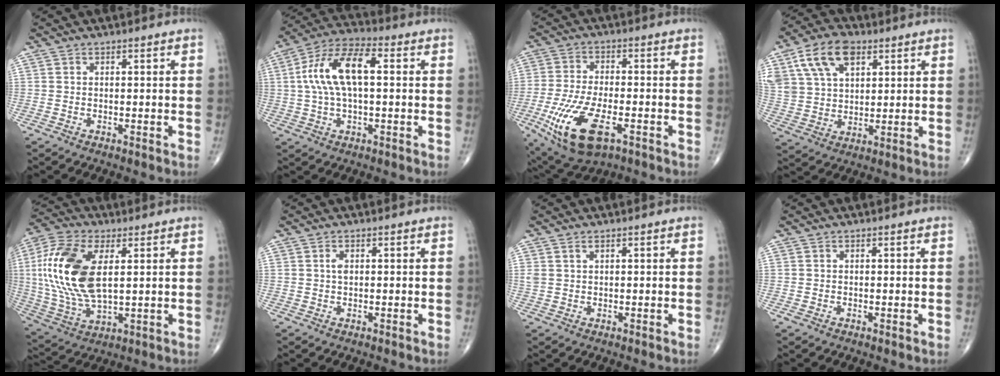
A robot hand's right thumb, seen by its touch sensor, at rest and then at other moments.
{"total": 13.4, "force": [1.7, 6.1, 11.8], "torque": [-0.235, 0.035, 0.027]}
{"total": 15.2, "force": [-6.1, 6.6, 12.3], "torque": [-0.249, 0.003, -0.099]}
{"total": 13.8, "force": [6.6, 8.3, 8.9], "torque": [-0.155, -0.006, 0.125]}
{"total": 19.8, "force": [3.6, 10.0, 16.7], "torque": [-0.359, -0.008, 0.067]}
{"total": 1.4, "force": [0.3, 0.8, 1.1], "torque": [-0.019, 0.001, 0.005]}
{"total": 1.6, "force": [0.9, 0.8, 1.0], "torque": [-0.025, 0.007, 0.024]}
{"total": 0.8, "force": [-0.3, 0.5, 0.6], "torque": [-0.014, 0.000, -0.005]}